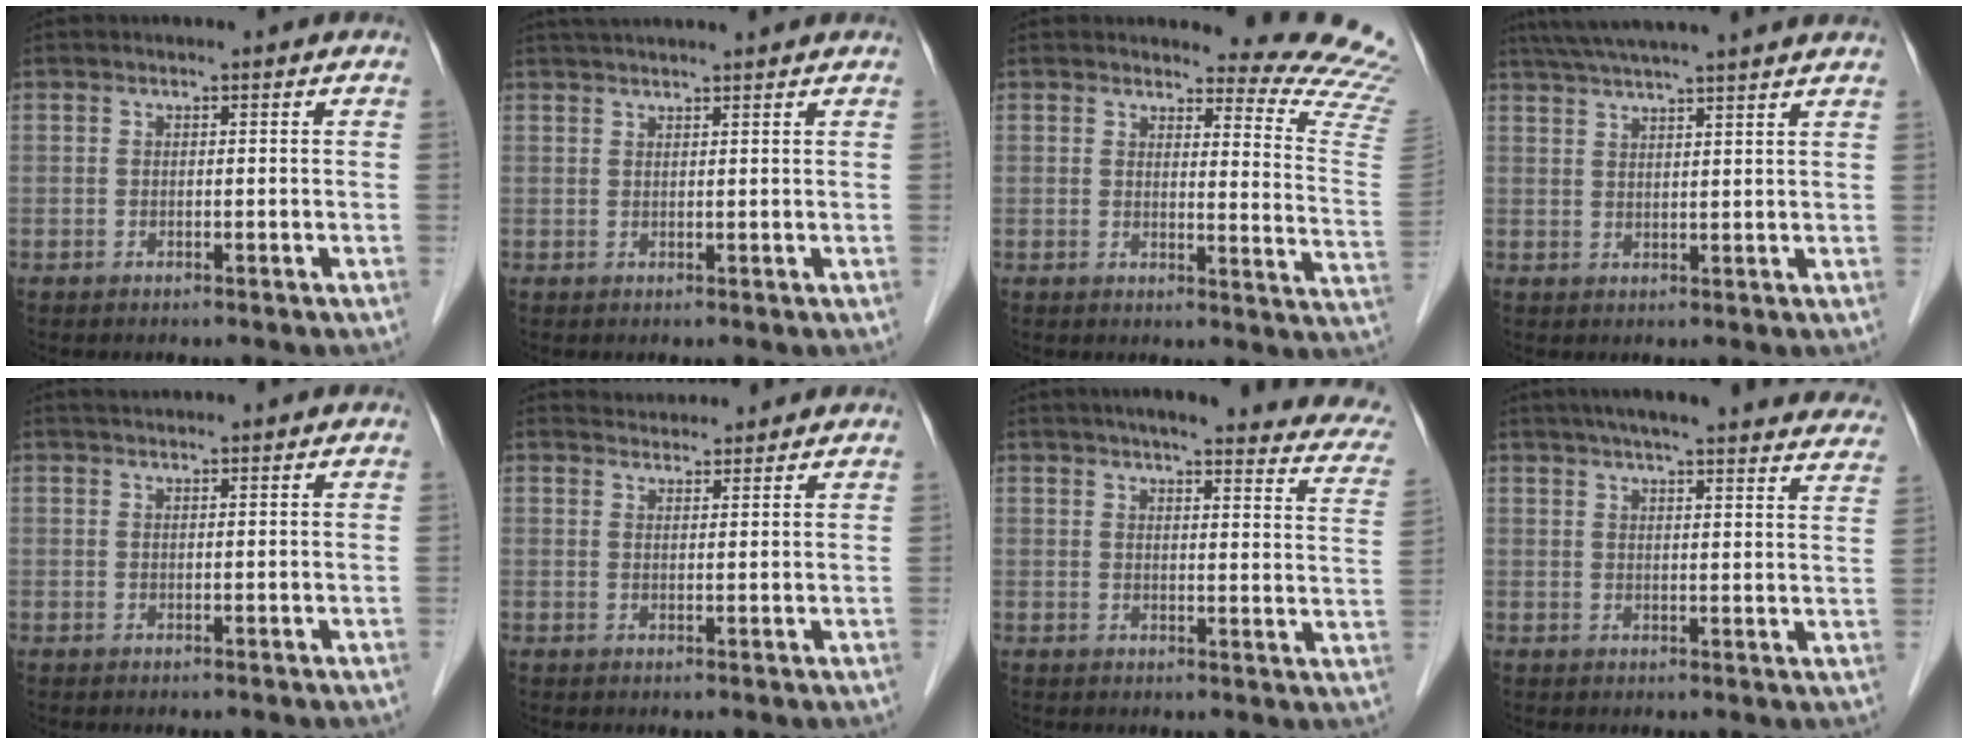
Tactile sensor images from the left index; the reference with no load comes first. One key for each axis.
{"total": 7.0, "fx": 6.3, "fy": -0.5, "fz": 3.0, "tx": -0.041, "ty": 0.036, "tz": 0.086}
{"total": 12.2, "fx": 12.1, "fy": -0.9, "fz": 0.8, "tx": 0.004, "ty": -0.135, "tz": 0.107}
{"total": 14.4, "fx": 12.5, "fy": -0.5, "fz": 7.1, "tx": -0.123, "ty": 0.038, "tz": 0.171}
{"total": 3.7, "fx": 3.5, "fy": 0.1, "fz": 1.2, "tx": -0.015, "ty": 0.030, "tz": 0.050}
{"total": 4.2, "fx": 4.2, "fy": 0.6, "fz": 0.2, "tx": -0.009, "ty": 0.026, "tz": 0.062}
{"total": 21.4, "fx": 18.4, "fy": 2.7, "fz": 10.6, "tx": -0.125, "ty": -0.020, "tz": 0.201}
{"total": 28.1, "fx": 25.2, "fy": 3.0, "fz": 11.9, "tx": -0.172, "ty": -0.025, "tz": 0.296}